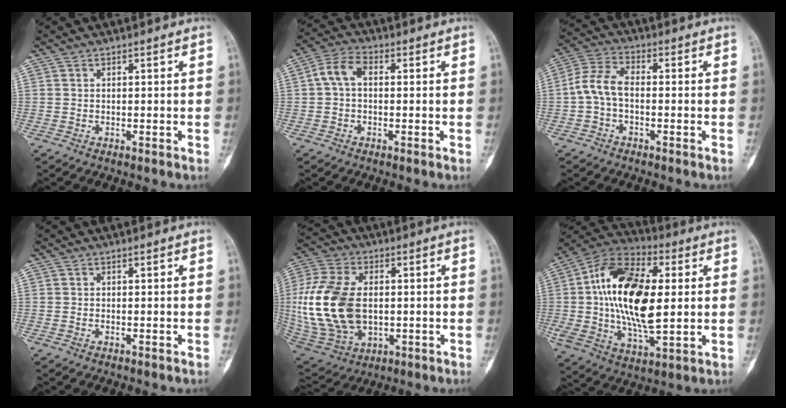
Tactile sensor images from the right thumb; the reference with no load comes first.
{"total": 5.4, "force": [0.3, 3.5, 4.1], "torque": [-0.077, 0.017, -0.003]}
{"total": 6.8, "force": [-1.1, 4.0, 5.4], "torque": [-0.113, 0.023, -0.032]}
{"total": 0.0}
{"total": 20.9, "force": [0.1, 13.3, 16.1], "torque": [-0.341, -0.007, 0.015]}
{"total": 22.9, "force": [2.5, 11.4, 19.7], "torque": [-0.361, 0.000, 0.038]}